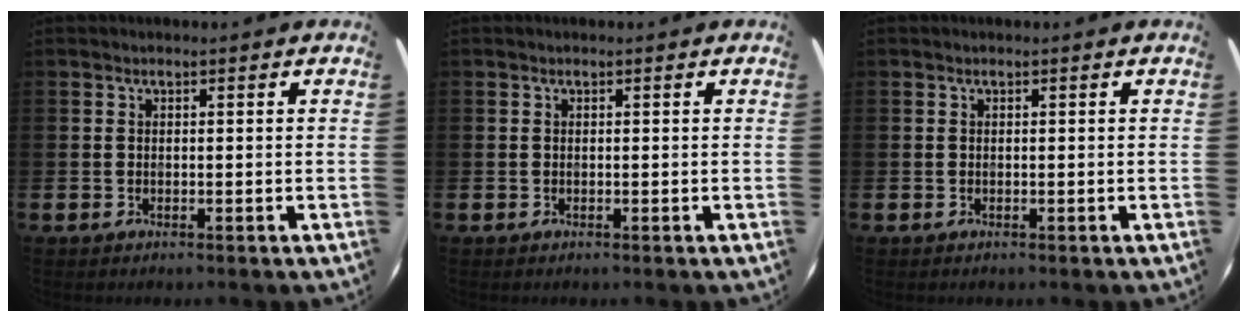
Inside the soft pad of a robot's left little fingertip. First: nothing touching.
{"total": 0.0}
{"total": 0.0}